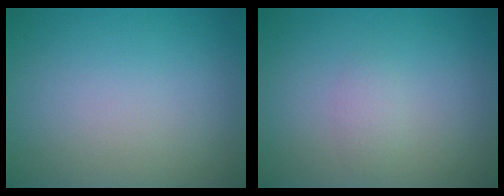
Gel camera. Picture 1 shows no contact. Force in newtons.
{"total": 1.1, "press": 1.1, "slide": 0.0}